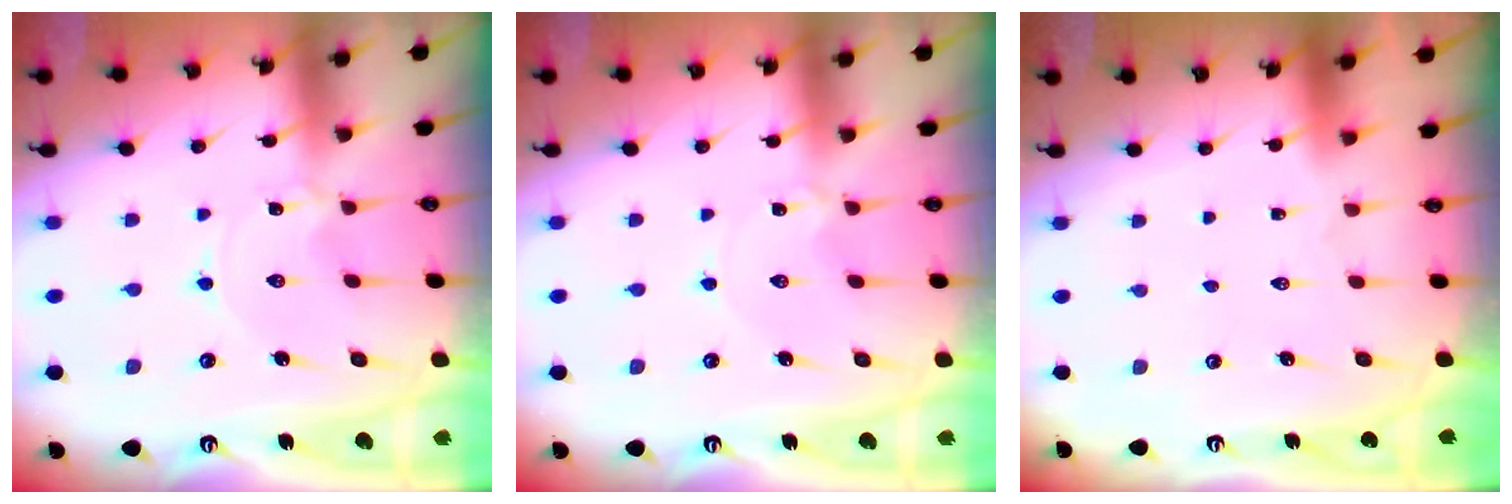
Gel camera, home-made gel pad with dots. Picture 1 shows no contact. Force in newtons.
{"total": 0.9, "press": 0.9, "slide": 0.2}
{"total": 1.5, "press": 1.5, "slide": 0.1}